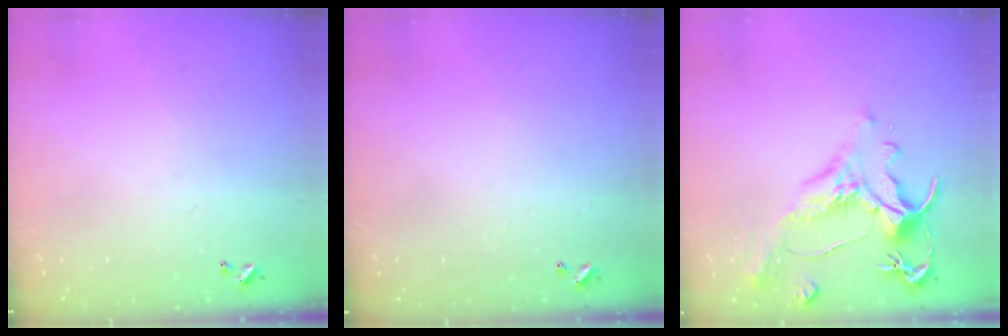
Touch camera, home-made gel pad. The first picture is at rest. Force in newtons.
{"total": 2.6, "press": 2.6, "slide": 0.3}
{"total": 1.6, "press": 0.4, "slide": 1.6}